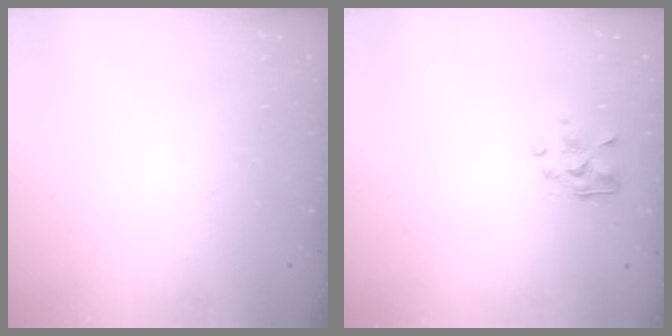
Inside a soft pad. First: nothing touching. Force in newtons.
{"total": 2.5, "press": 2.5, "slide": 0.2}